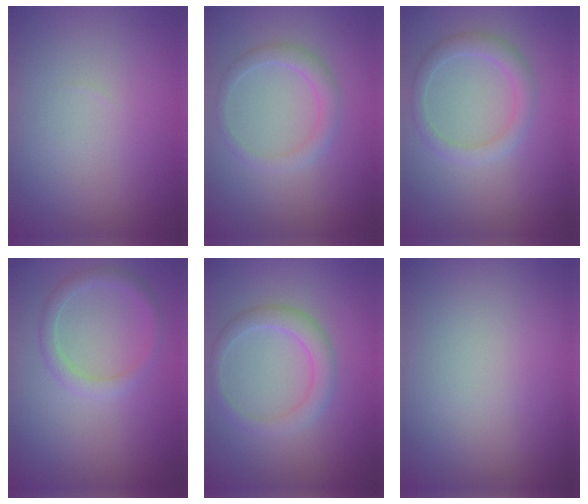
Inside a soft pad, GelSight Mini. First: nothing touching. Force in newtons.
{"total": 2.0, "press": 2.0, "slide": 0.1}
{"total": 2.3, "press": 2.3, "slide": 0.0}
{"total": 1.8, "press": 1.8, "slide": 0.0}
{"total": 2.6, "press": 2.5, "slide": 0.2}
{"total": 0.0}